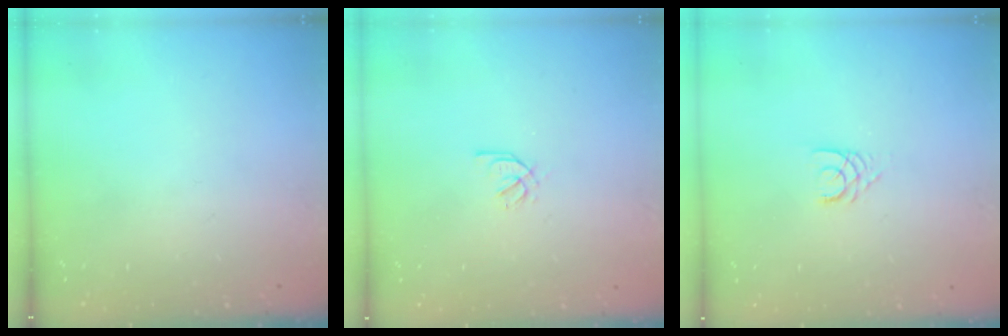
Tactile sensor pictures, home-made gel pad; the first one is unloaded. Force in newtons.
{"total": 1.8, "press": 1.8, "slide": 0.4}
{"total": 3.1, "press": 3.1, "slide": 0.4}